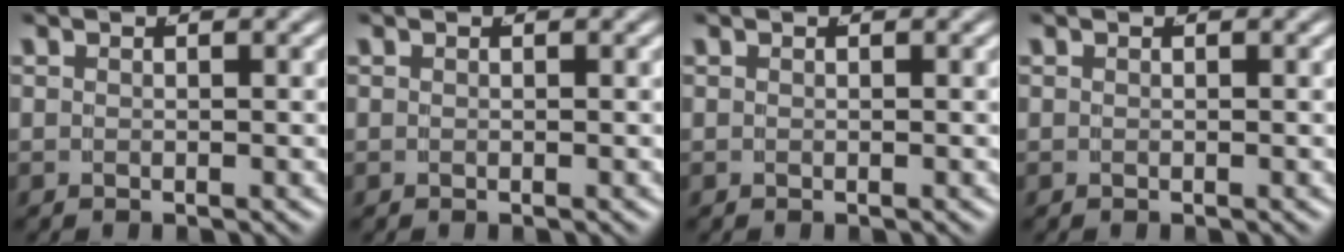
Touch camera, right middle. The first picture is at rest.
{"total": 0.0}
{"total": 0.0}
{"total": 0.0}